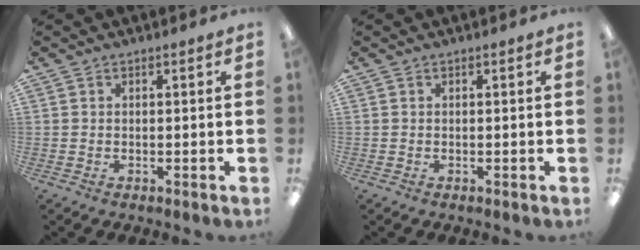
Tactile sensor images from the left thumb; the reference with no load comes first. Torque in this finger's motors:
{"motor_torque": [0.00, 0.00, -0.02, -0.02, 0.00]}